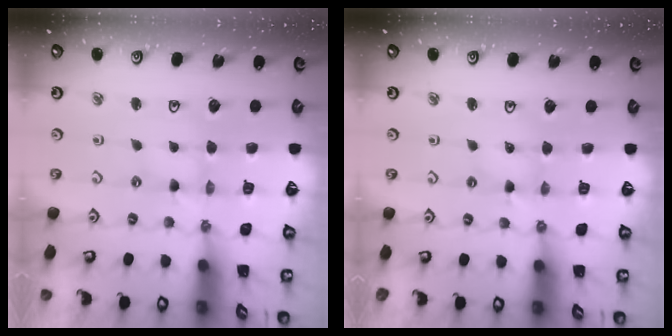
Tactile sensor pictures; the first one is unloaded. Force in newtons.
{"total": 1.9, "press": 1.9, "slide": 0.2}